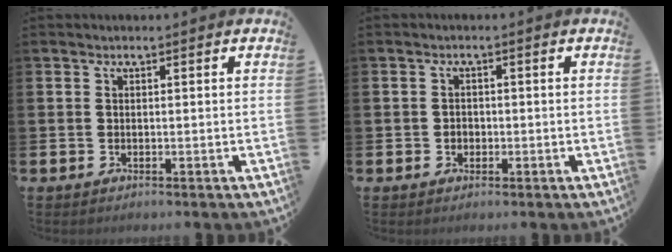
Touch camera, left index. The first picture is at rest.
{"total": 1.3, "force": [-0.3, 1.2, 0.5], "torque": [-0.003, 0.005, -0.010]}